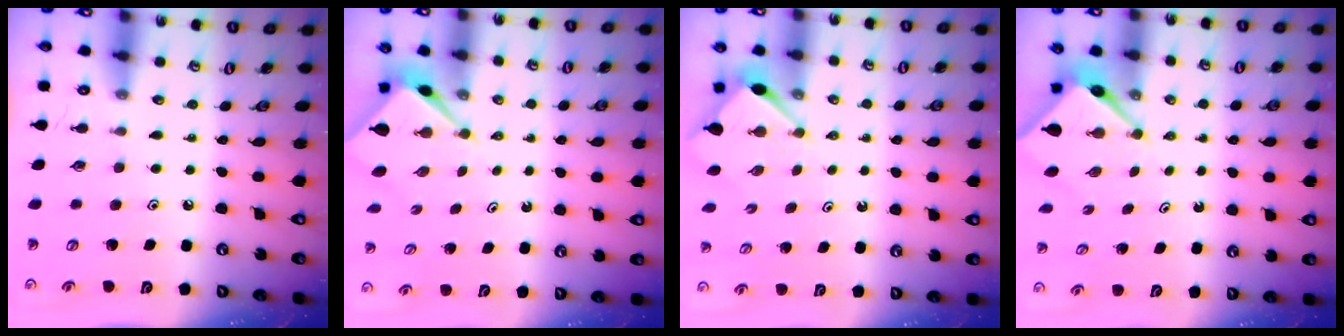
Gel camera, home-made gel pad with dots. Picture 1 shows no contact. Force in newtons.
{"total": 2.8, "press": 2.8, "slide": 0.1}
{"total": 3.4, "press": 3.3, "slide": 0.3}
{"total": 3.9, "press": 3.9, "slide": 0.2}